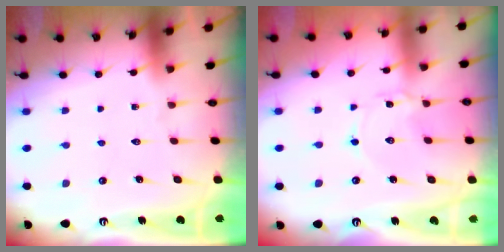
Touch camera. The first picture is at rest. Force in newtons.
{"total": 1.9, "press": 1.8, "slide": 0.3}